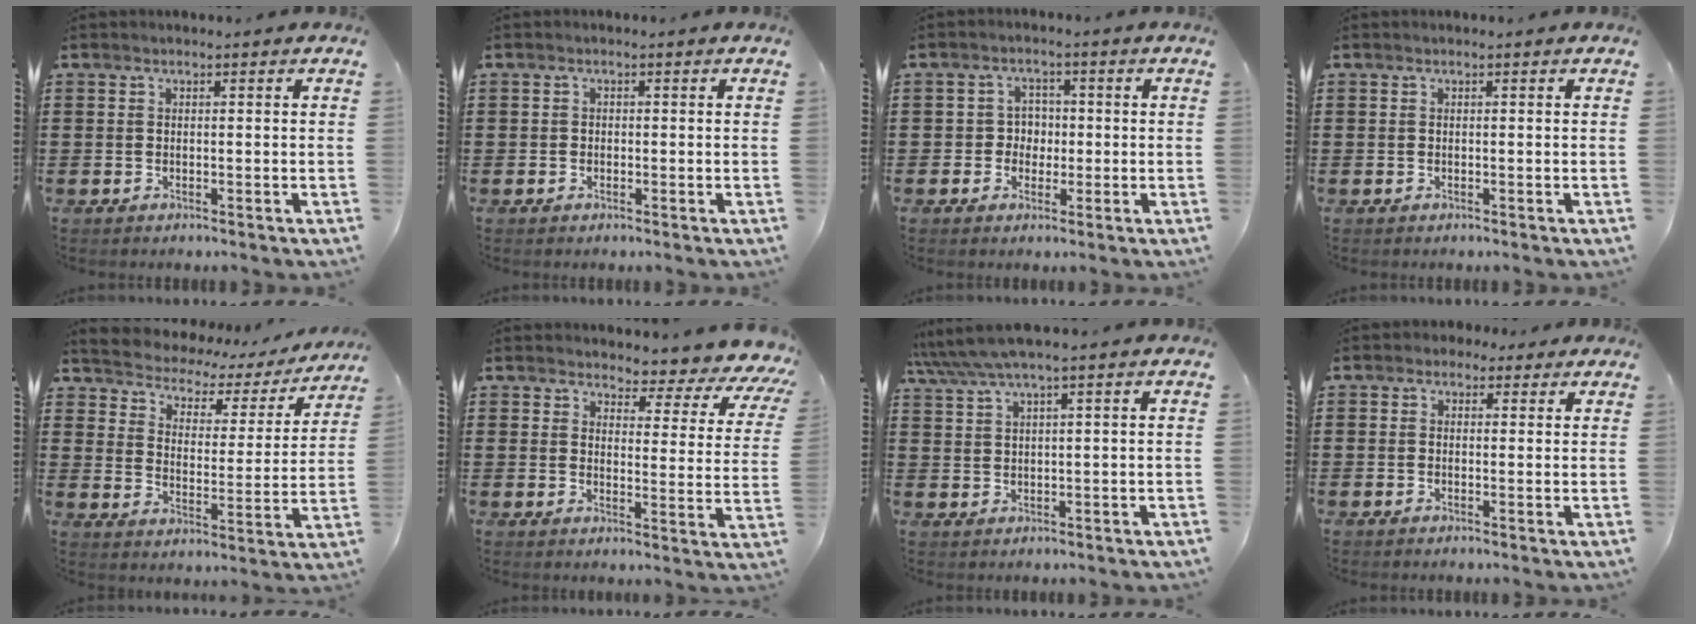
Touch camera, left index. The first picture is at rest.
{"total": 0.8, "force": [-0.3, 0.7, 0.1], "torque": [-0.005, 0.003, -0.008]}
{"total": 3.5, "force": [-0.5, 3.2, 1.2], "torque": [-0.037, 0.009, -0.016]}
{"total": 0.0}
{"total": 2.3, "force": [2.0, 1.2, 0.4], "torque": [-0.026, -0.021, 0.020]}
{"total": 4.1, "force": [3.6, 1.2, 1.6], "torque": [-0.038, -0.032, 0.053]}
{"total": 3.7, "force": [2.4, 0.1, 2.7], "torque": [-0.067, -0.003, 0.039]}
{"total": 1.7, "force": [0.8, 1.4, 0.3], "torque": [-0.004, 0.006, 0.013]}